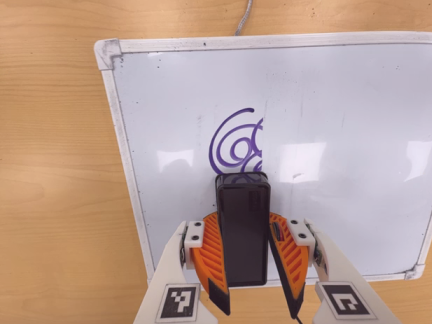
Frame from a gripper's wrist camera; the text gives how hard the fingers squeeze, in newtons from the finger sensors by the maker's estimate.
{"total": 9.7, "left": 9.9, "right": 9.5}